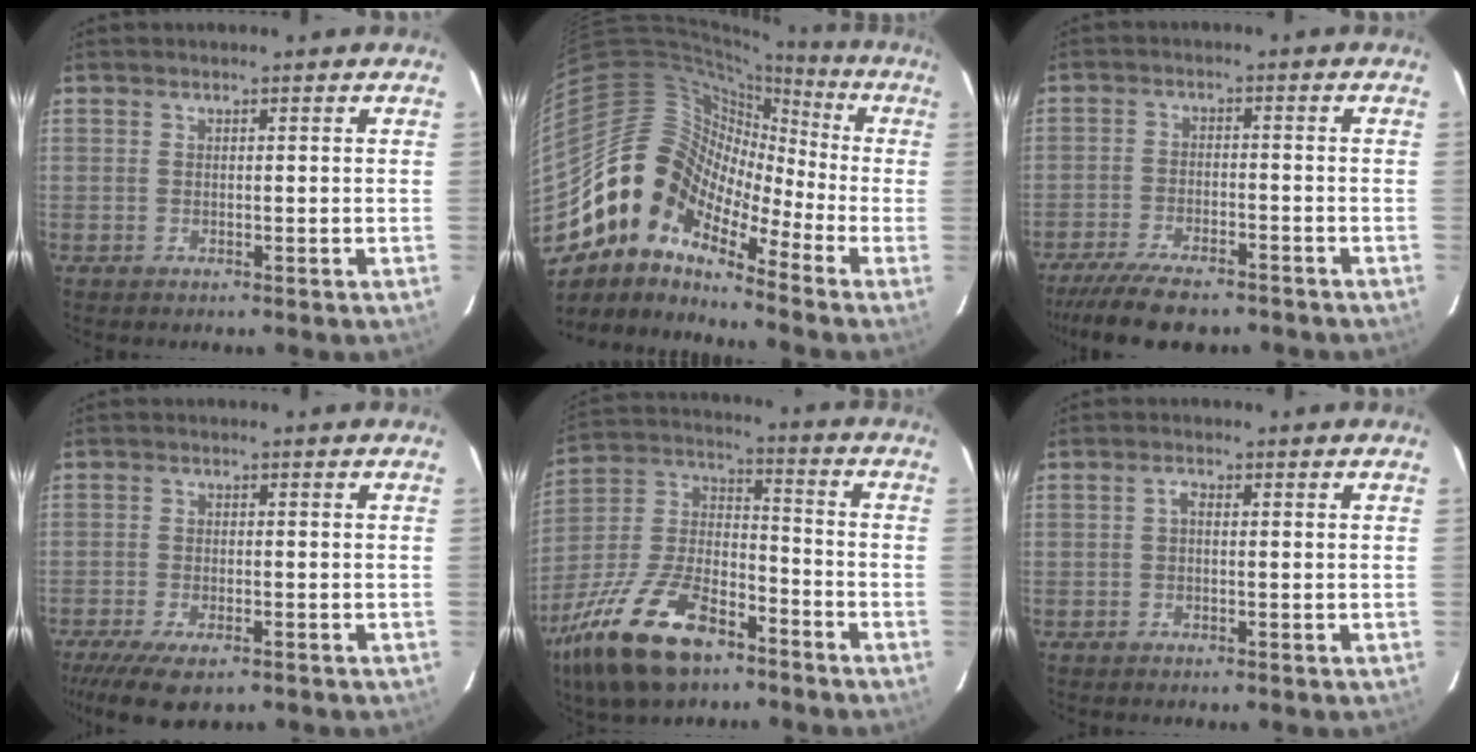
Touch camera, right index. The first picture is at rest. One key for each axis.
{"total": 13.2, "fx": -8.4, "fy": 8.1, "fz": 6.2, "tx": -0.100, "ty": 0.016, "tz": -0.189}
{"total": 12.5, "fx": -10.4, "fy": 3.5, "fz": 6.0, "tx": -0.136, "ty": -0.023, "tz": -0.168}
{"total": 9.5, "fx": -6.7, "fy": 3.4, "fz": 5.9, "tx": -0.143, "ty": -0.036, "tz": -0.114}
{"total": 21.9, "fx": -13.5, "fy": 10.0, "fz": 14.1, "tx": -0.301, "ty": -0.007, "tz": -0.242}
{"total": 1.1, "fx": -0.2, "fy": 0.6, "fz": 0.9, "tx": -0.017, "ty": 0.006, "tz": -0.006}